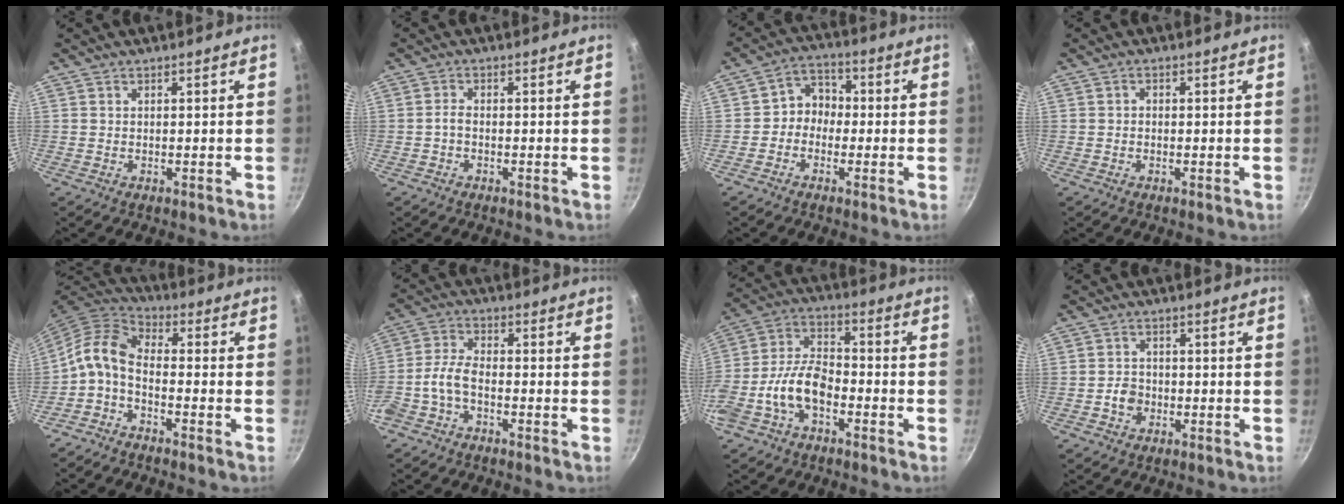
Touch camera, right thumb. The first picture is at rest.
{"total": 1.5, "force": [-0.7, 0.7, 1.1], "torque": [-0.027, 0.011, -0.019]}
{"total": 5.5, "force": [-1.1, 4.7, 2.5], "torque": [-0.007, 0.025, -0.034]}
{"total": 0.8, "force": [-0.3, 0.6, 0.3], "torque": [-0.004, 0.004, -0.006]}
{"total": 8.2, "force": [-2.3, 4.4, 6.6], "torque": [-0.147, 0.041, -0.059]}
{"total": 5.5, "force": [-2.7, 2.7, 4.0], "torque": [-0.090, 0.032, -0.067]}
{"total": 11.9, "force": [-4.3, 7.0, 8.6], "torque": [-0.156, 0.051, -0.094]}
{"total": 3.4, "force": [-1.2, 2.8, 1.6], "torque": [-0.013, 0.016, -0.022]}